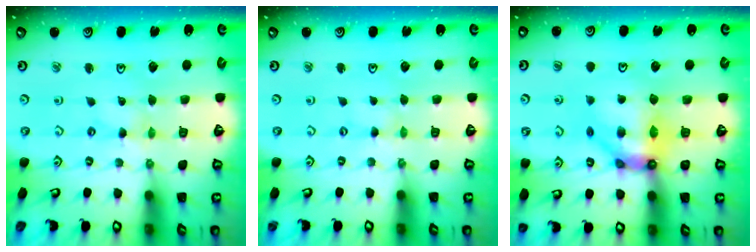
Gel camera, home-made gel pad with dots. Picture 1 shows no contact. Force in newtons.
{"total": 0.0}
{"total": 11.0, "press": 10.9, "slide": 1.5}